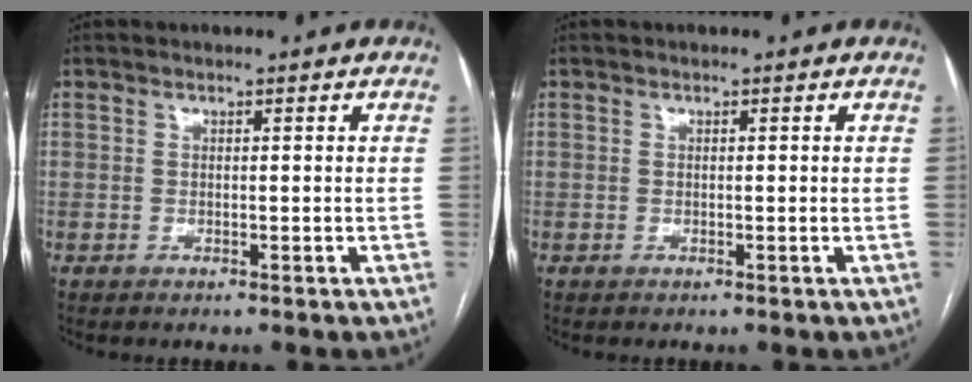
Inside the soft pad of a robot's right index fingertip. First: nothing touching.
{"total": 0.0}